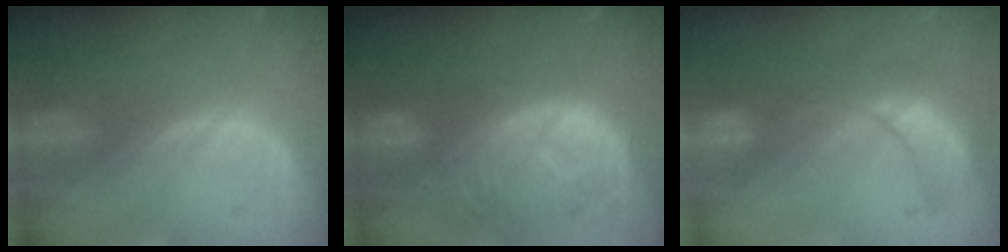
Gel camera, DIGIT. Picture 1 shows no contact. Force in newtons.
{"total": 10.8, "press": 9.7, "slide": 4.8}
{"total": 7.9, "press": 7.4, "slide": 2.6}